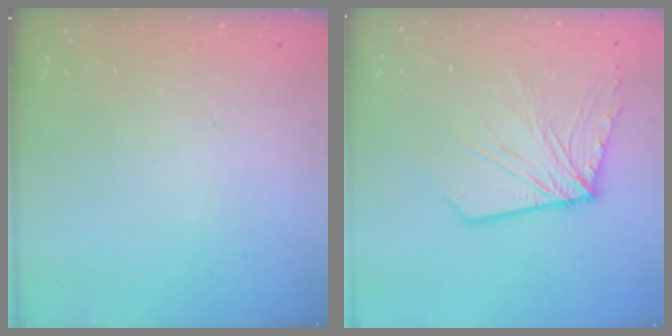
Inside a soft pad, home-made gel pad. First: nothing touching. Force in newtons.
{"total": 10.6, "press": 10.5, "slide": 1.4}